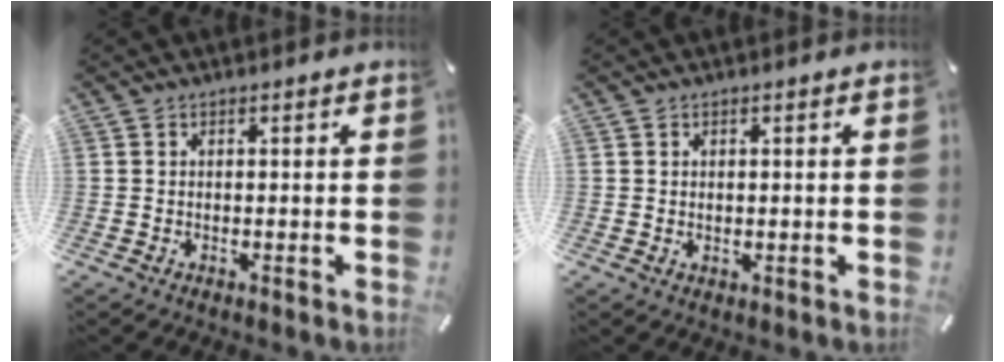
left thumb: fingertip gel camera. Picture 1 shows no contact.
{"total": 0.8, "force": [0.3, 0.7, 0.2], "torque": [-0.005, 0.002, 0.006]}